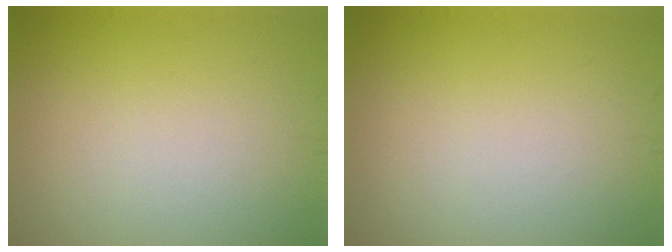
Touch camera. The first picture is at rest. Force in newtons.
{"total": 0.0}